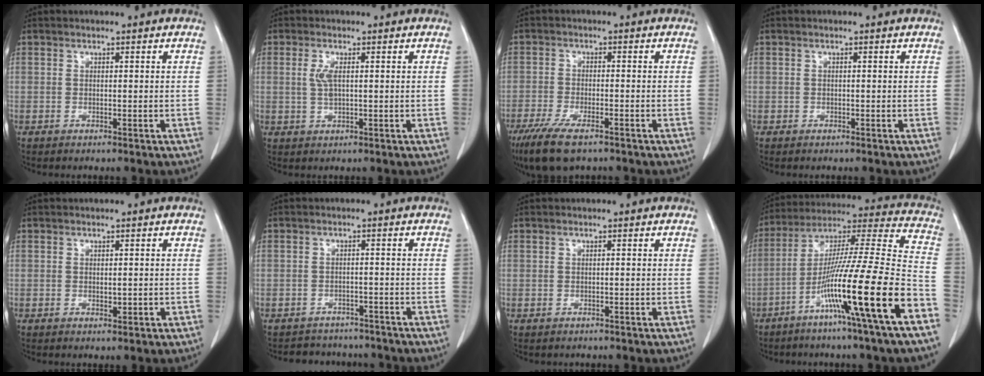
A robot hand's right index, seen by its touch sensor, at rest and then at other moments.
{"total": 2.6, "force": [0.4, 0.7, 2.5], "torque": [-0.057, -0.002, 0.009]}
{"total": 9.3, "force": [-6.5, 2.5, 6.2], "torque": [-0.111, -0.021, -0.109]}
{"total": 0.0}
{"total": 1.1, "force": [-0.3, 0.5, 1.0], "torque": [-0.018, -0.002, 0.000]}
{"total": 6.9, "force": [-6.3, 2.8, 0.4], "torque": [0.000, 0.014, -0.077]}
{"total": 0.0}
{"total": 22.9, "force": [-10.6, -0.9, 20.2], "torque": [-0.325, -0.030, -0.190]}